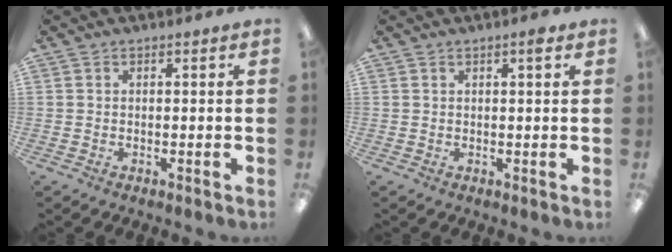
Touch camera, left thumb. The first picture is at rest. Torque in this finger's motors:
{"motor_torque": [-0.21, 0.08, -0.15, 0.05, 0.03]}